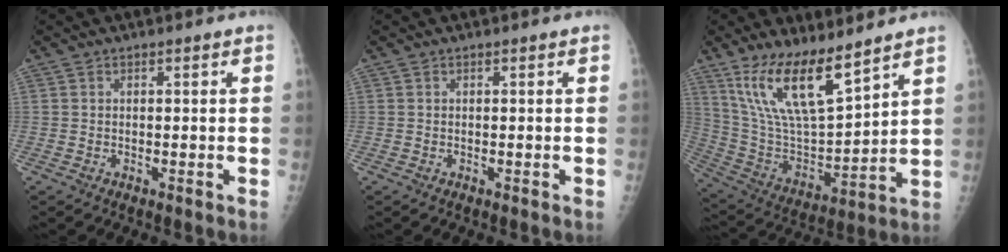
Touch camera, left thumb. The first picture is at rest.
{"total": 0.0}
{"total": 16.9, "force": [11.5, 4.9, 11.4], "torque": [-0.192, -0.062, 0.233]}